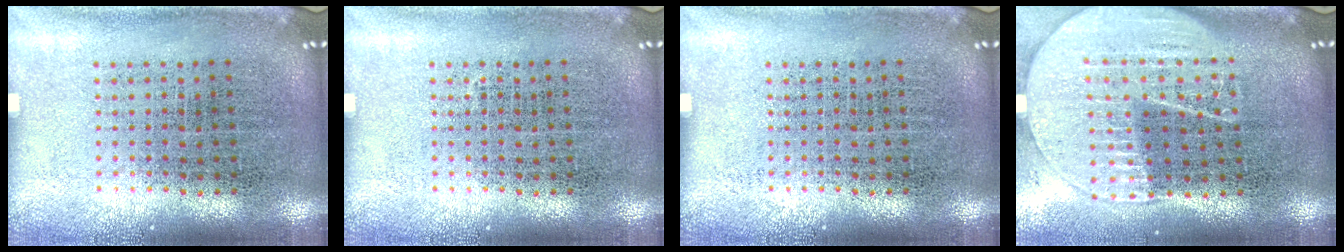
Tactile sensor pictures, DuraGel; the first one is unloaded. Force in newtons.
{"total": 0.0}
{"total": 0.0}
{"total": 2.0, "press": 1.8, "slide": 0.9}